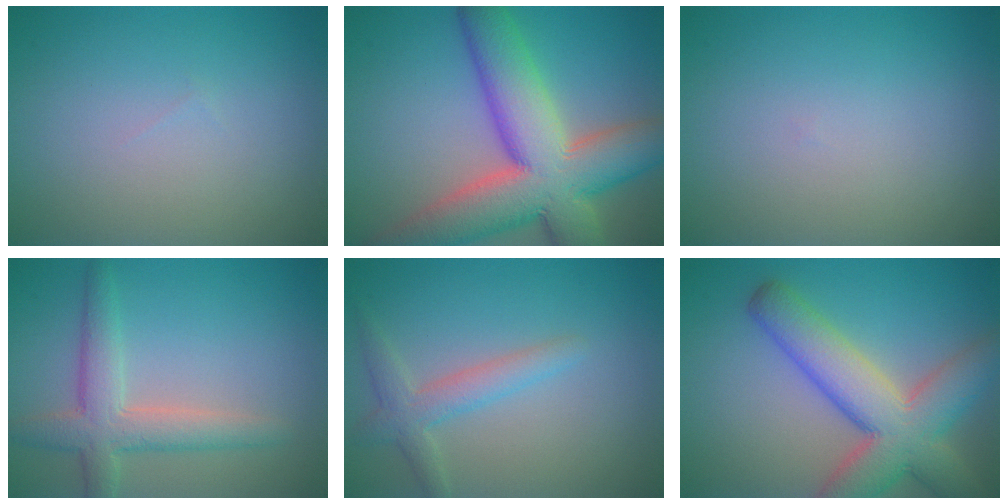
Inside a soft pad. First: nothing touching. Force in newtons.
{"total": 13.0, "press": 13.0, "slide": 0.9}
{"total": 0.0}
{"total": 4.4, "press": 4.4, "slide": 0.3}
{"total": 2.7, "press": 2.7, "slide": 0.3}
{"total": 8.9, "press": 8.9, "slide": 0.4}